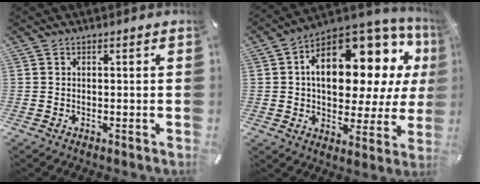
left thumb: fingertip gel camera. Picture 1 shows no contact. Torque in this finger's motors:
{"motor_torque": [2.57, 2.44, 1.49, 0.28, 0.69]}